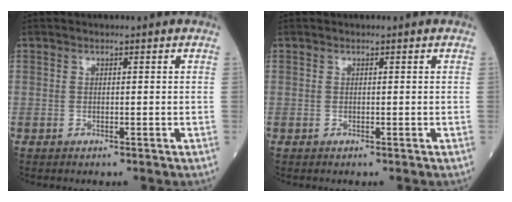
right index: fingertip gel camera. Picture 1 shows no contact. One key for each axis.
{"total": 0.0}